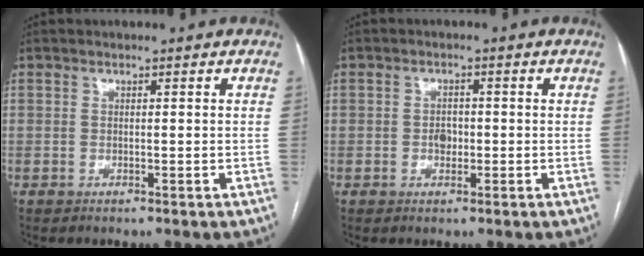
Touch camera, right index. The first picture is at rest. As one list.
[{"total": 1.9, "force": [-0.3, 1.4, 1.3], "torque": [-0.014, 0.006, -0.001]}]